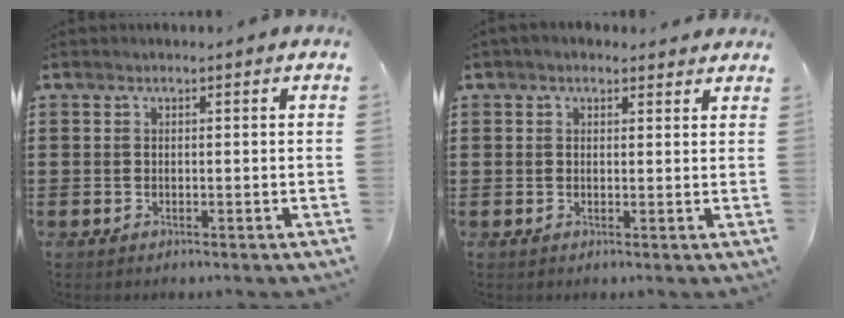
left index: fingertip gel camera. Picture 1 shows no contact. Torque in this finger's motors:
{"motor_torque": [1.28, -0.86, 0.95, 0.08]}